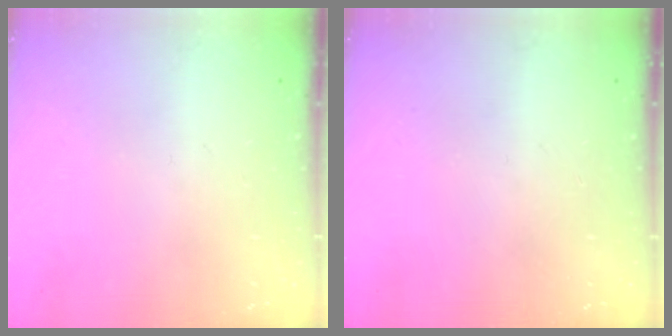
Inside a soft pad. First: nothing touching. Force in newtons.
{"total": 0.0}